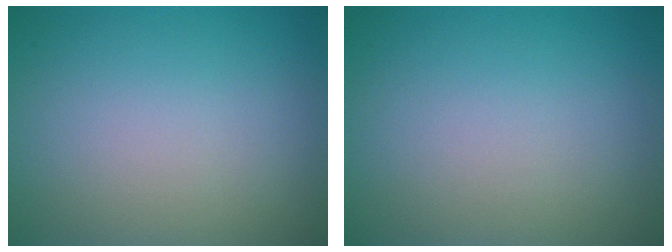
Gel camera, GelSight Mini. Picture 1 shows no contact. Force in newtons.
{"total": 0.0}